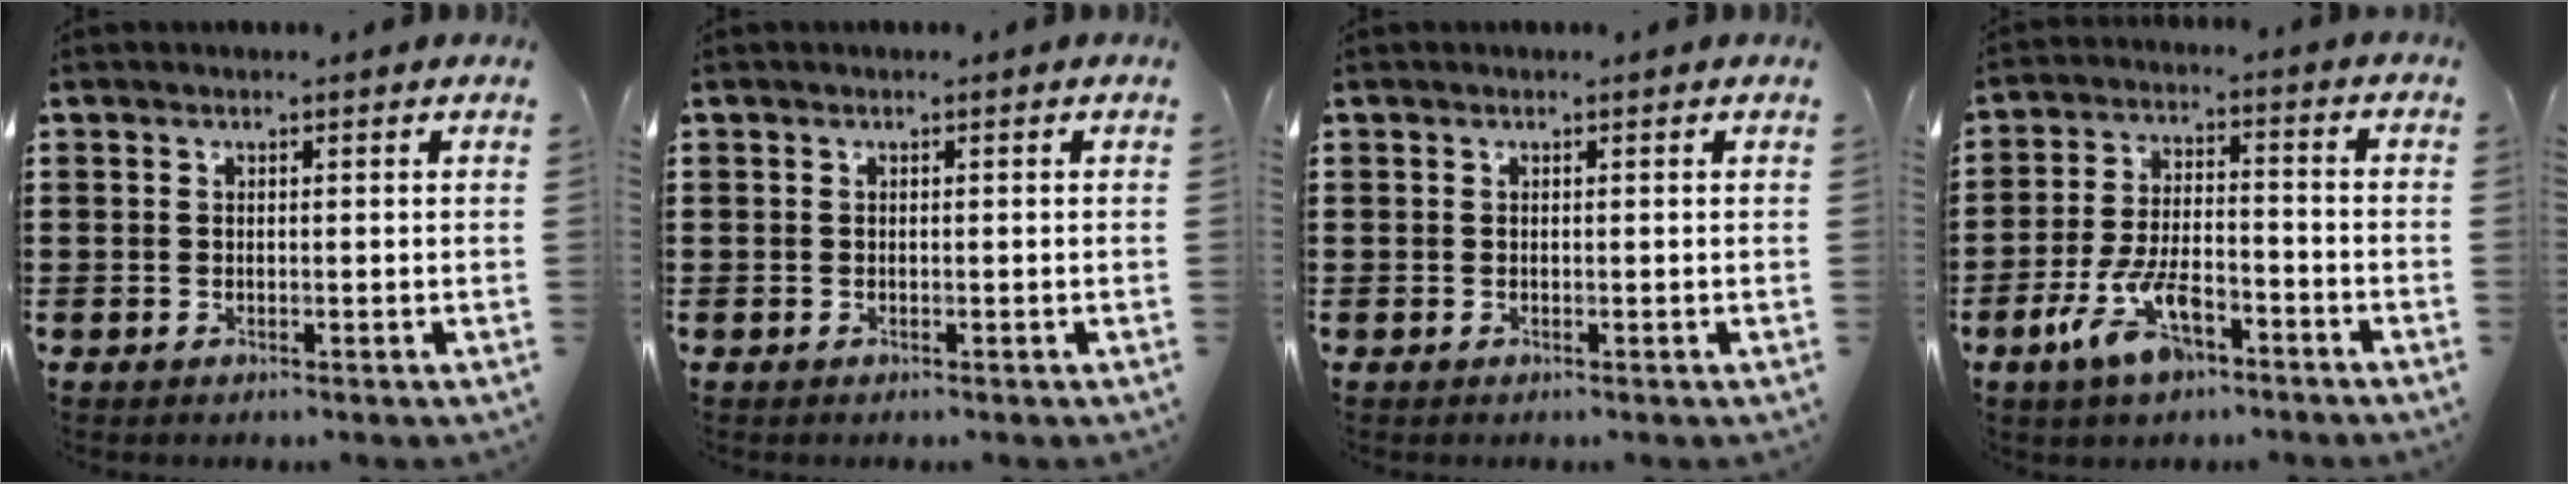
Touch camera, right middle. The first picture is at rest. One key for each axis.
{"total": 0.0}
{"total": 0.0}
{"total": 9.7, "fx": -5.2, "fy": 3.9, "fz": 7.1, "tx": -0.159, "ty": 0.000, "tz": -0.097}